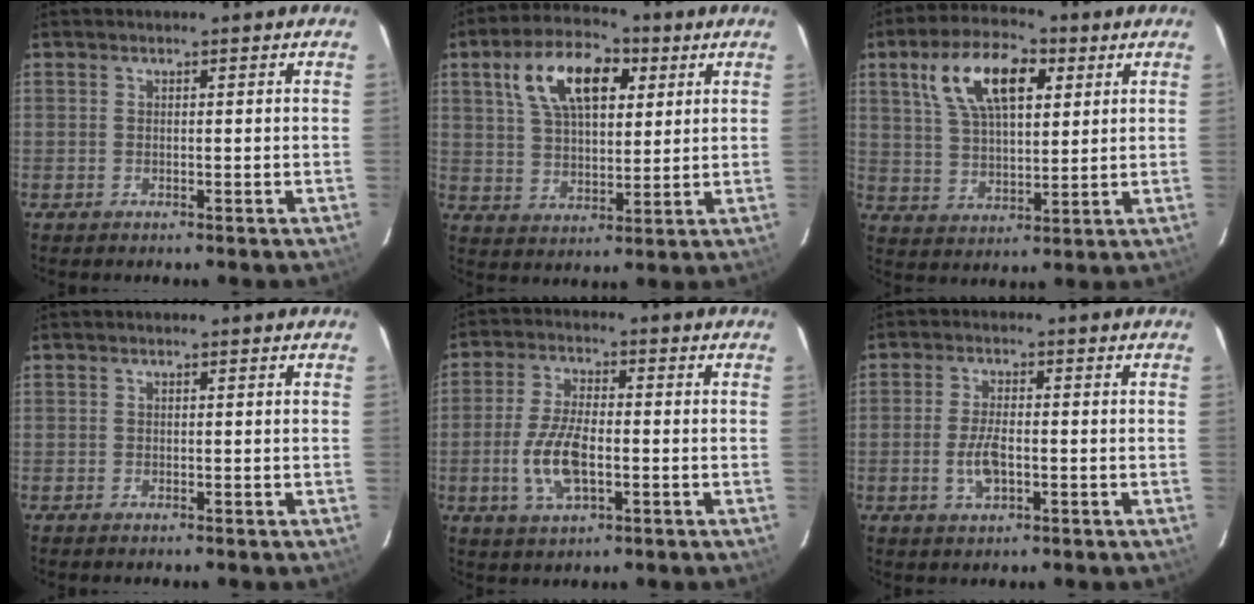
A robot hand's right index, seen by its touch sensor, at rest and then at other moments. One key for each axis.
{"total": 14.2, "fx": 5.9, "fy": 7.2, "fz": 10.7, "tx": -0.194, "ty": 0.031, "tz": 0.103}
{"total": 13.9, "fx": 5.8, "fy": 6.5, "fz": 10.8, "tx": -0.201, "ty": 0.030, "tz": 0.107}
{"total": 0.0}
{"total": 9.5, "fx": -2.3, "fy": 4.1, "fz": 8.2, "tx": -0.174, "ty": -0.001, "tz": -0.042}
{"total": 5.2, "fx": -1.4, "fy": 2.3, "fz": 4.5, "tx": -0.093, "ty": -0.001, "tz": -0.025}